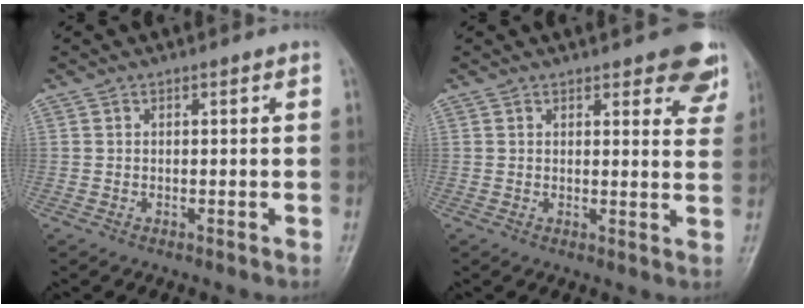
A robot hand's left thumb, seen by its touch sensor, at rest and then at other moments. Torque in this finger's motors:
{"motor_torque": [1.56, 0.86, 1.26, -0.76, 0.00]}